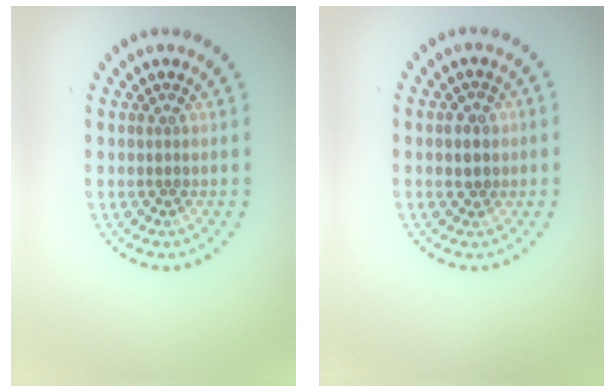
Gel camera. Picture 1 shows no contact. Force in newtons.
{"total": 1.5, "press": 1.4, "slide": 0.5}